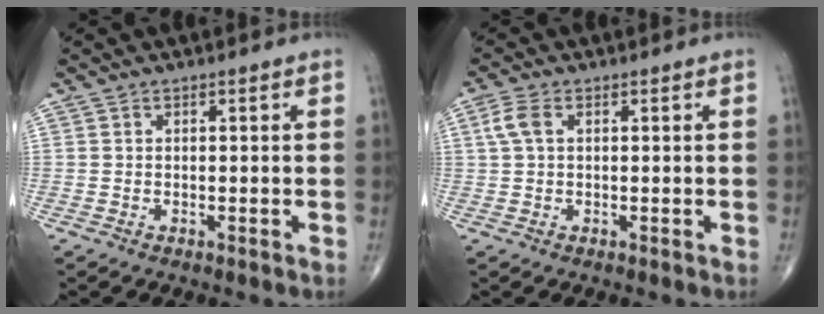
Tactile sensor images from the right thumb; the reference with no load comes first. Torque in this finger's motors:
{"motor_torque": [-0.34, 0.38, 0.21, -0.16, 0.02]}